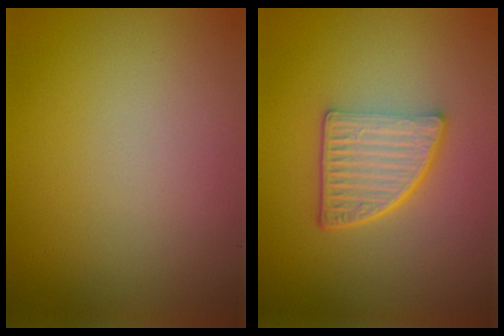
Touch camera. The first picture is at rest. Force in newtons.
{"total": 5.4, "press": 3.6, "slide": 4.0}